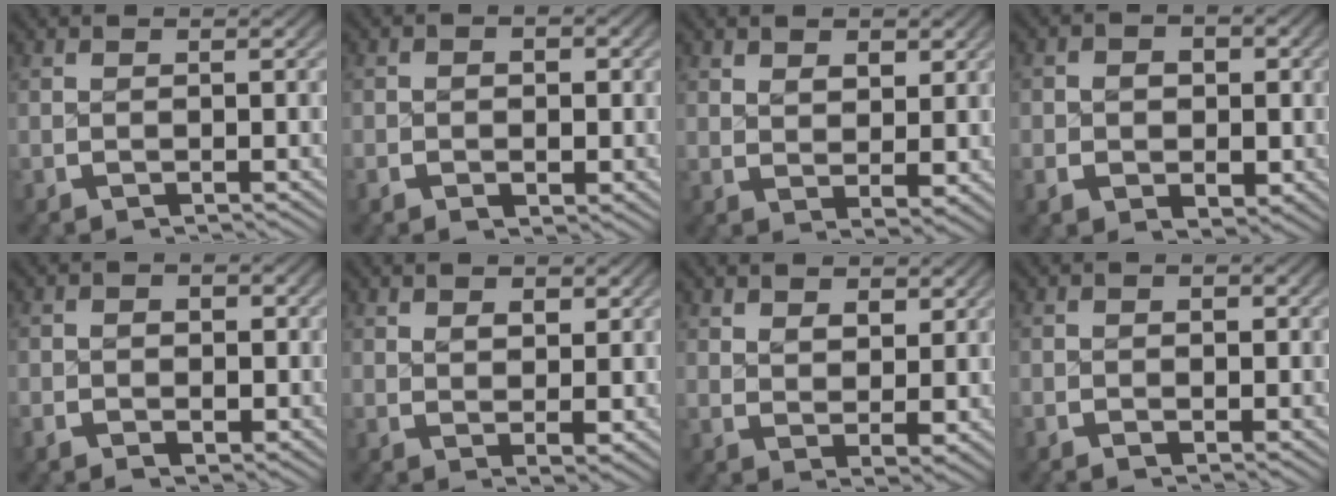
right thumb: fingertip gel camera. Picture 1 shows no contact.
{"total": 2.1, "force": [-0.2, 1.6, 1.3], "torque": [-0.020, -0.003, -0.006]}
{"total": 2.7, "force": [1.6, 1.4, 1.6], "torque": [-0.020, -0.012, 0.038]}
{"total": 4.5, "force": [-0.3, 3.5, 2.8], "torque": [-0.040, -0.010, -0.002]}
{"total": 2.5, "force": [-0.2, 1.9, 1.6], "torque": [-0.021, -0.003, -0.005]}
{"total": 2.5, "force": [1.2, 1.2, 1.8], "torque": [-0.023, -0.009, 0.028]}
{"total": 3.0, "force": [1.9, 1.5, 1.8], "torque": [-0.023, -0.015, 0.043]}
{"total": 1.4, "force": [0.0, 1.0, 1.0], "torque": [-0.016, -0.004, 0.000]}